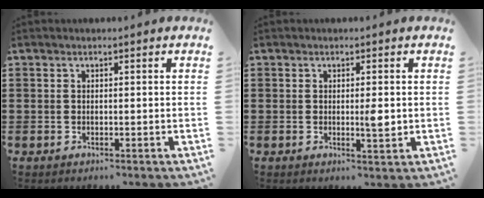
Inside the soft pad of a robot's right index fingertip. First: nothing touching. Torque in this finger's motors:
{"motor_torque": [0.98, 0.82, 0.11, 0.08]}